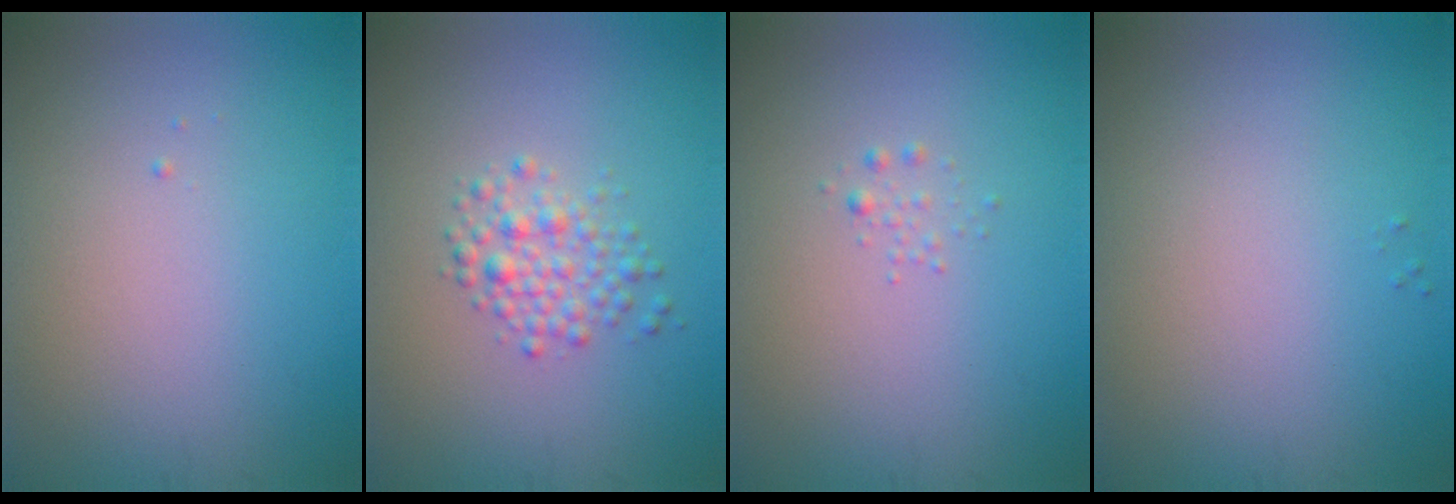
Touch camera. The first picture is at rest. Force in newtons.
{"total": 2.4, "press": 2.4, "slide": 0.1}
{"total": 0.7, "press": 0.7, "slide": 0.0}
{"total": 0.0}